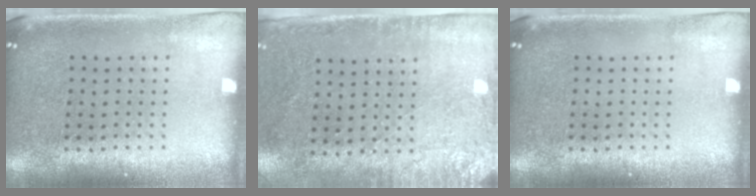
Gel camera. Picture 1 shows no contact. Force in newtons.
{"total": 2.8, "press": 2.3, "slide": 1.6}
{"total": 0.0}